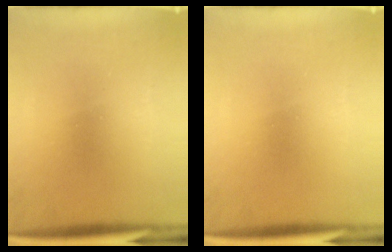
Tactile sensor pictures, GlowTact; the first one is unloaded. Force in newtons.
{"total": 0.0}